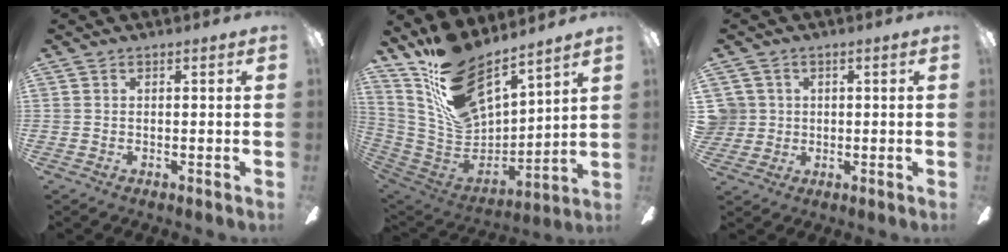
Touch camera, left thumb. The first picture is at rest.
{"total": 18.3, "force": [14.4, 7.1, 8.7], "torque": [-0.195, -0.109, 0.266]}
{"total": 4.7, "force": [0.9, 4.6, 0.5], "torque": [-0.016, 0.011, 0.018]}